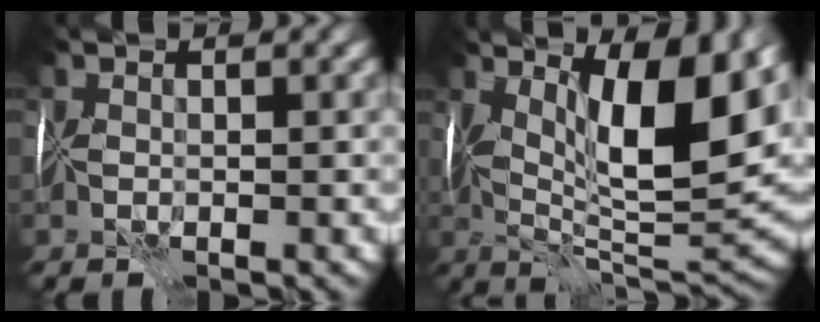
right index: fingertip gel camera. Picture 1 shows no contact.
{"total": 12.5, "force": [3.8, 4.1, 11.2], "torque": [-0.169, -0.007, 0.063]}